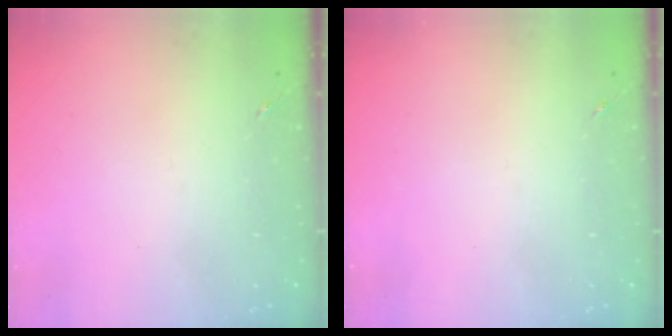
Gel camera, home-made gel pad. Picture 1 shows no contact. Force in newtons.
{"total": 0.0}